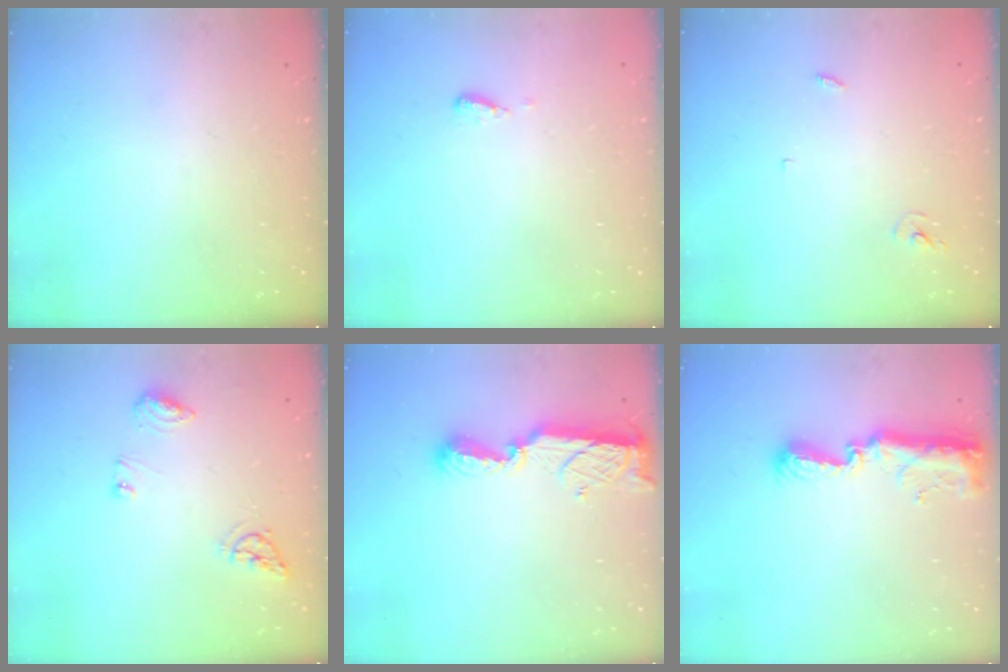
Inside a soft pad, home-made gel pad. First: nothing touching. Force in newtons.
{"total": 4.7, "press": 4.7, "slide": 0.6}
{"total": 2.5, "press": 2.5, "slide": 0.2}
{"total": 7.5, "press": 7.4, "slide": 0.8}
{"total": 8.4, "press": 8.4, "slide": 0.5}
{"total": 12.7, "press": 11.4, "slide": 5.6}